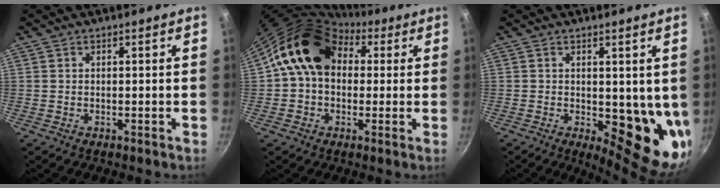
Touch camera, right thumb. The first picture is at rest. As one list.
[{"total": 13.8, "force": [3.3, 10.4, 8.4], "torque": [-0.107, 0.021, 0.038]}, {"total": 11.5, "force": [0.1, 5.2, 10.2], "torque": [-0.099, -0.027, 0.010]}]